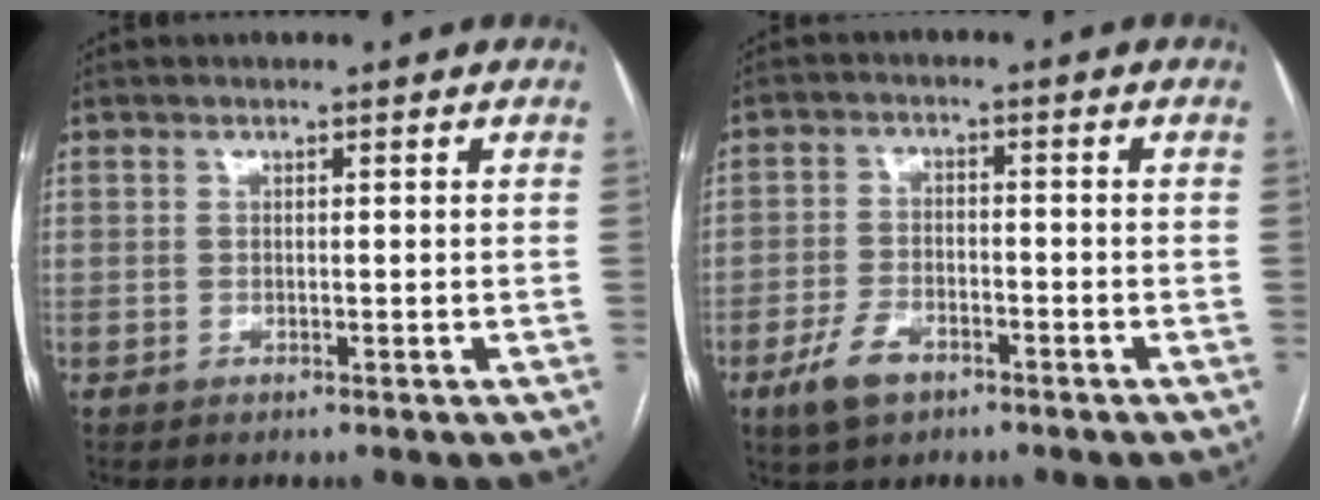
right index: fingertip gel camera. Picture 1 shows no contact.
{"total": 7.1, "force": [-4.6, 3.6, 4.1], "torque": [-0.089, 0.005, -0.083]}